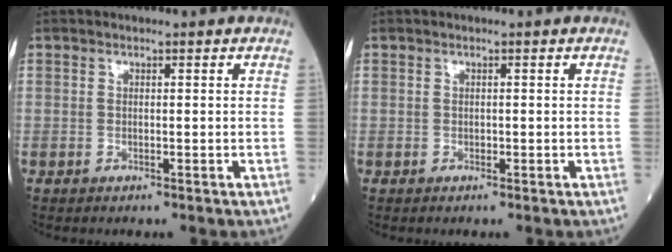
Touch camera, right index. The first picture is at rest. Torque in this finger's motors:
{"motor_torque": [0.09, 0.03, 0.05, 0.02]}